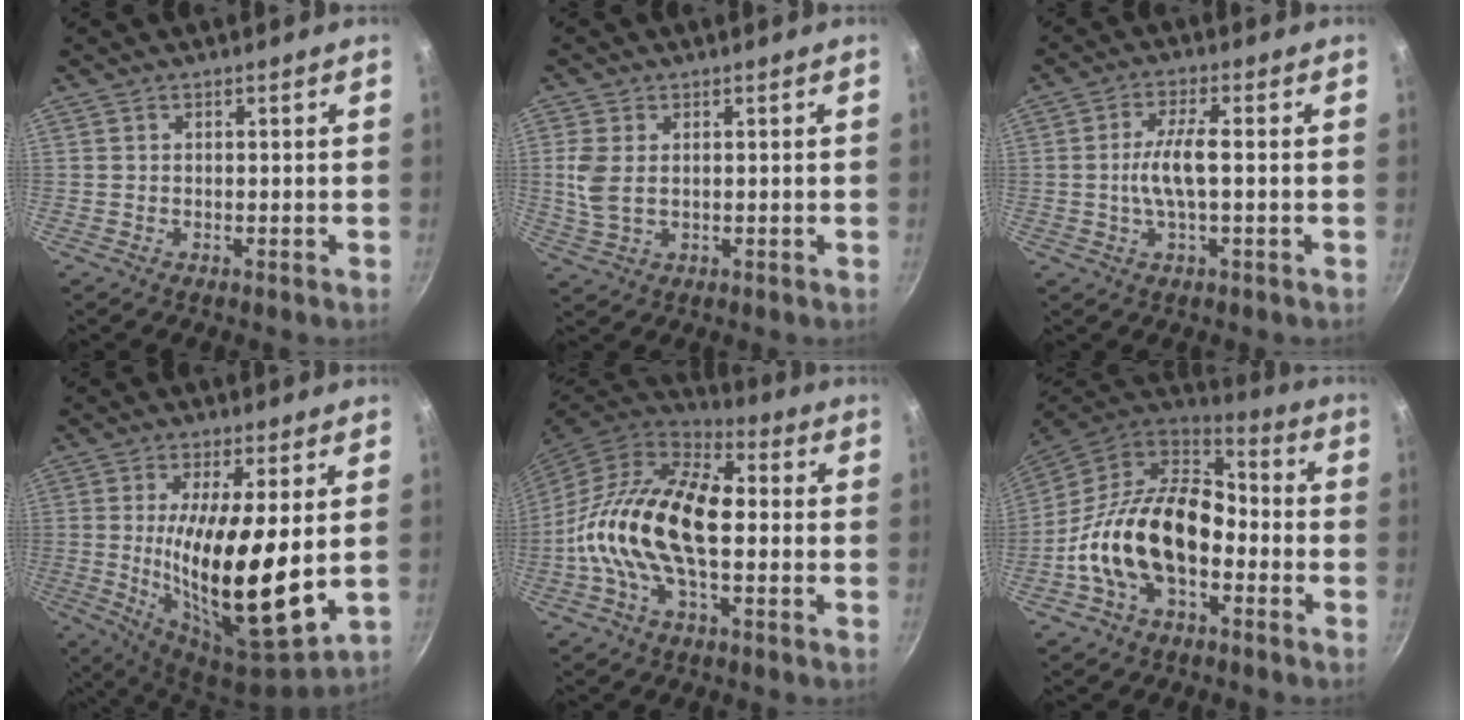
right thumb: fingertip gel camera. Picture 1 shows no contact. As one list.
[{"total": 5.4, "force": [0.7, 3.3, 4.2], "torque": [-0.092, -0.004, 0.018]}, {"total": 5.9, "force": [-0.3, 1.4, 5.7], "torque": [-0.122, 0.012, -0.009]}, {"total": 19.7, "force": [0.9, 5.8, 18.8], "torque": [-0.323, -0.038, 0.021]}, {"total": 20.3, "force": [-1.2, 10.7, 17.2], "torque": [-0.305, 0.031, -0.041]}, {"total": 20.5, "force": [-4.5, 12.6, 15.5], "torque": [-0.256, 0.047, -0.093]}]